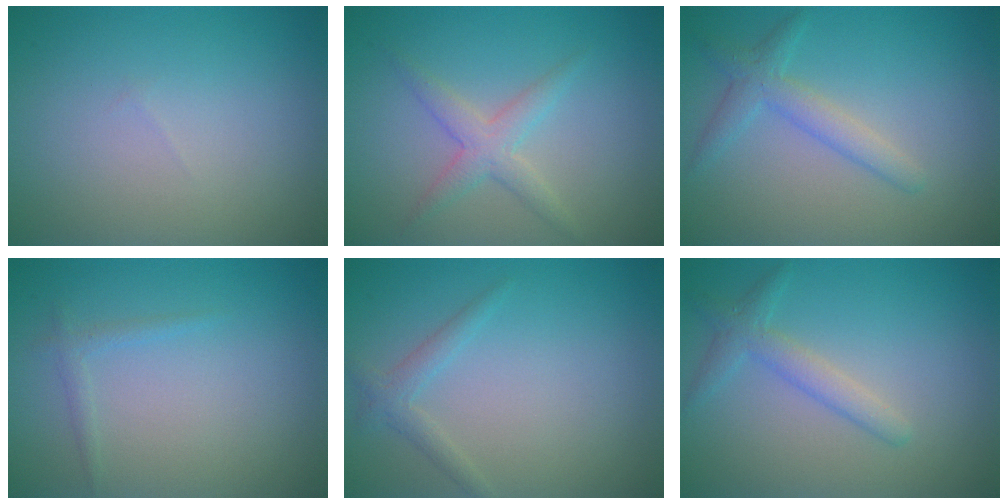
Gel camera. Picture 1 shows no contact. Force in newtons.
{"total": 2.4, "press": 2.4, "slide": 0.1}
{"total": 2.6, "press": 2.6, "slide": 0.1}
{"total": 0.9, "press": 0.9, "slide": 0.1}
{"total": 1.6, "press": 1.6, "slide": 0.1}
{"total": 2.3, "press": 2.3, "slide": 0.1}